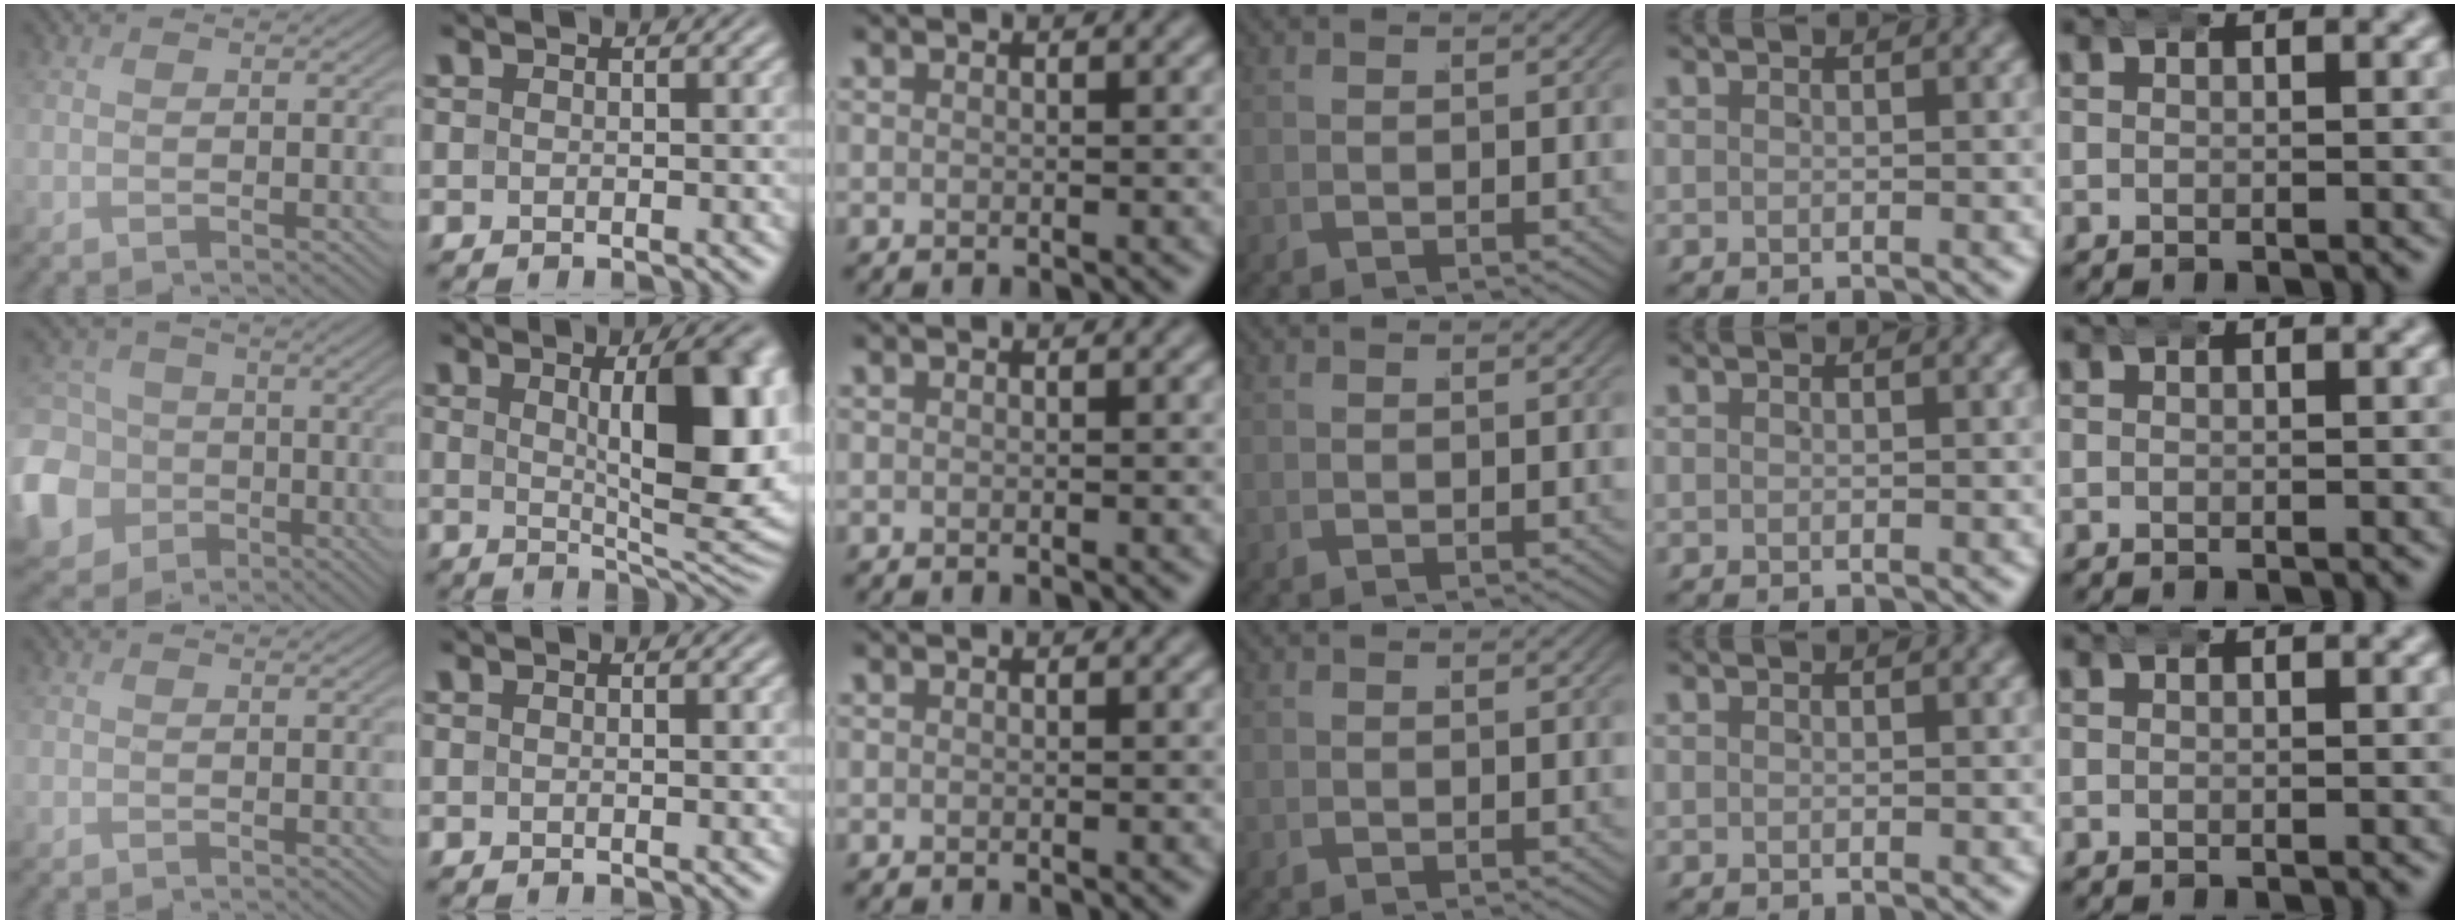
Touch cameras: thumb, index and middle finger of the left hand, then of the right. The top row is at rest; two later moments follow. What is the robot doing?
{"motion": "wrap", "object": "aluminum foil"}